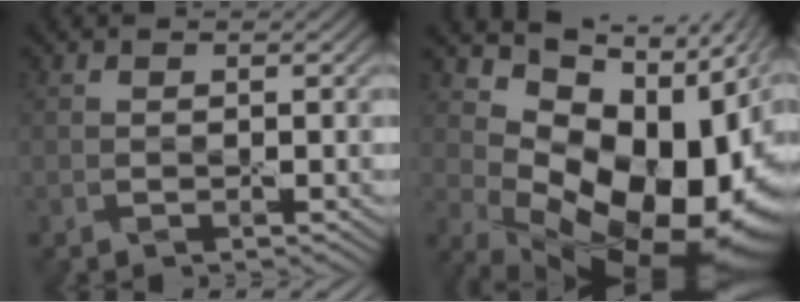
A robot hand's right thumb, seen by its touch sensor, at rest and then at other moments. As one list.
[{"total": 17.7, "force": [1.0, 11.0, 13.8], "torque": [-0.195, -0.034, 0.052]}]